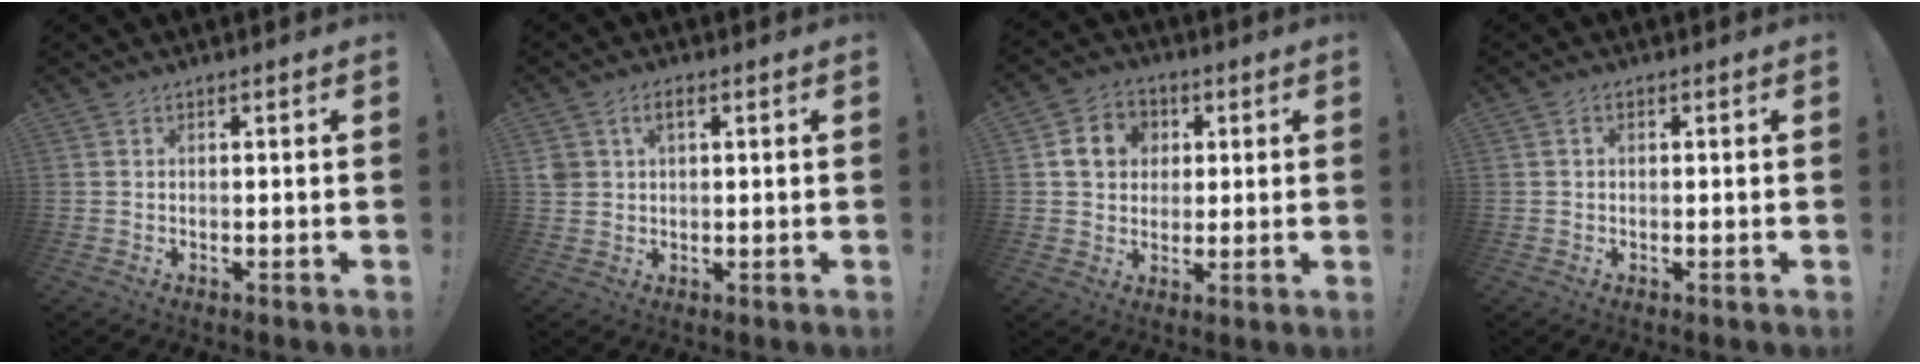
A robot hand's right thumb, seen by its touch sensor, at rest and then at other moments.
{"total": 4.0, "force": [1.4, 2.8, 2.4], "torque": [-0.040, 0.003, 0.025]}
{"total": 9.7, "force": [2.4, 8.6, 3.9], "torque": [-0.064, 0.003, 0.051]}
{"total": 1.1, "force": [0.1, 0.7, 0.8], "torque": [-0.022, 0.006, 0.002]}